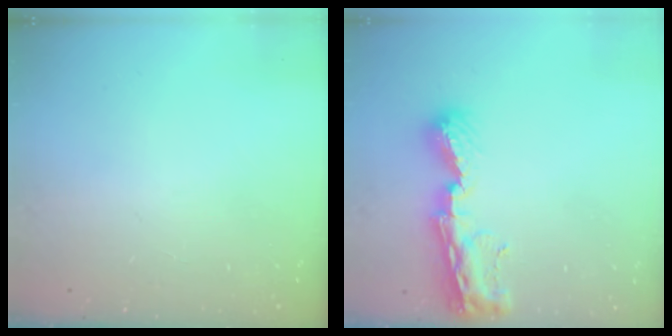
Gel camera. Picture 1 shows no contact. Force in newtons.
{"total": 9.8, "press": 9.7, "slide": 1.0}